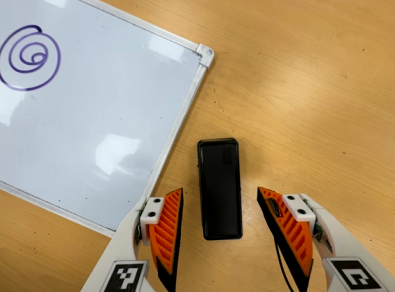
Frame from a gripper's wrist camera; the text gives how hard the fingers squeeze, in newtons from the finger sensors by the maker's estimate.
{"total": 0.0}